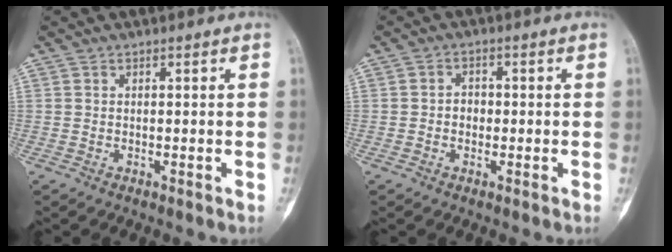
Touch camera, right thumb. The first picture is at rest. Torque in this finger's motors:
{"motor_torque": [-0.06, -0.06, 0.26, -0.45, -0.04]}